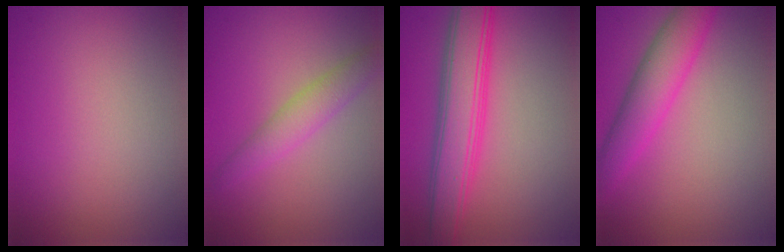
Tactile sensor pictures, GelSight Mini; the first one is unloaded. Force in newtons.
{"total": 2.6, "press": 2.6, "slide": 0.0}
{"total": 6.0, "press": 6.0, "slide": 0.1}
{"total": 4.7, "press": 4.7, "slide": 0.1}